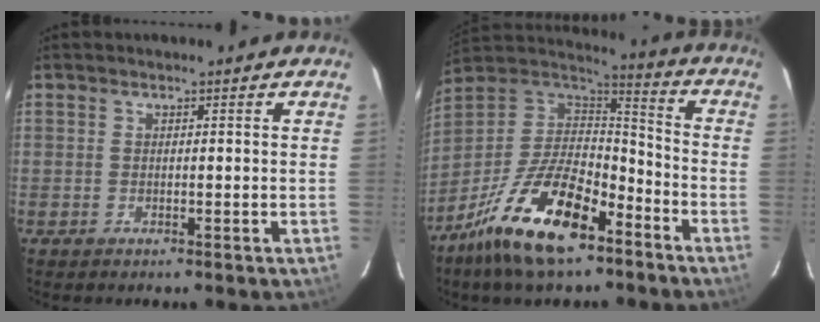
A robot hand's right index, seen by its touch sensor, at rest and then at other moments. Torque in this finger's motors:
{"motor_torque": [1.51, -0.63, 1.05, 0.18]}